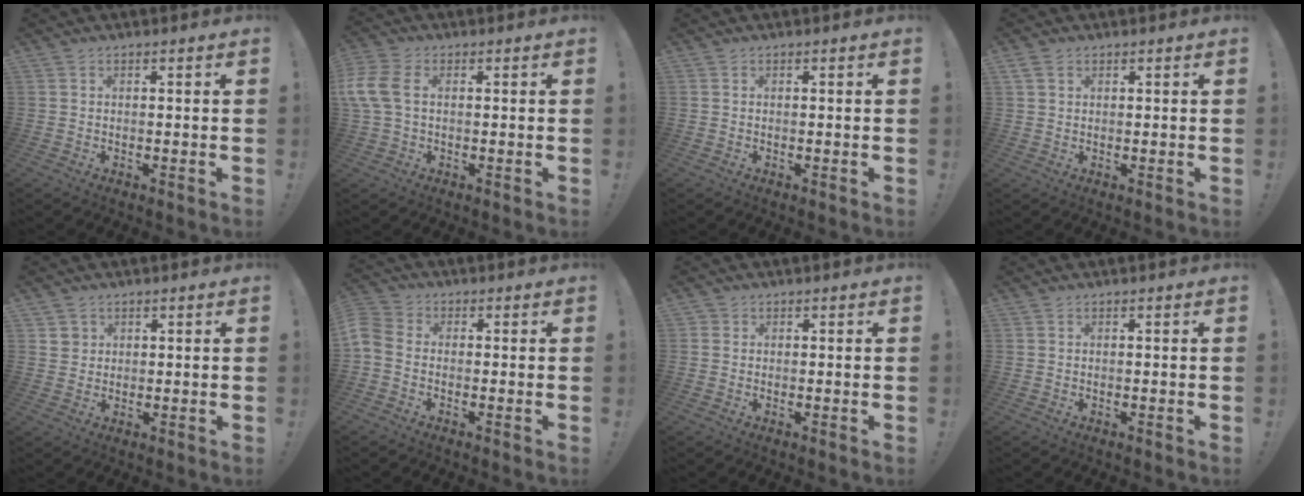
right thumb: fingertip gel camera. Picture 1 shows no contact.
{"total": 8.5, "force": [0.7, 5.4, 6.5], "torque": [-0.150, 0.004, 0.018]}
{"total": 0.0}
{"total": 2.7, "force": [1.6, 1.7, 1.4], "torque": [-0.025, 0.000, 0.031]}
{"total": 2.6, "force": [1.4, 2.1, 0.3], "torque": [0.001, -0.007, 0.024]}
{"total": 3.6, "force": [-1.0, 2.7, 2.1], "torque": [-0.049, 0.006, -0.019]}
{"total": 1.0, "force": [0.3, 0.9, 0.2], "torque": [-0.012, 0.005, 0.008]}
{"total": 0.0}